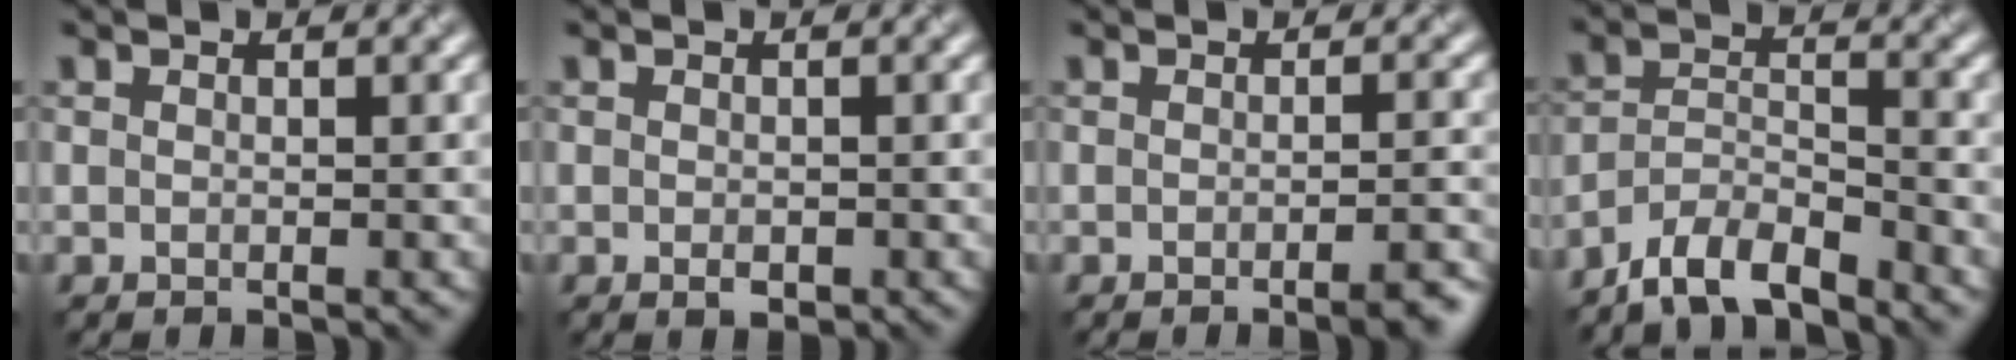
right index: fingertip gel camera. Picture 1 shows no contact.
{"total": 0.9, "force": [-0.2, 0.6, 0.7], "torque": [-0.010, -0.002, -0.003]}
{"total": 2.7, "force": [-1.8, 0.6, 1.9], "torque": [-0.020, 0.002, -0.029]}
{"total": 4.5, "force": [-3.9, 1.2, 1.9], "torque": [-0.035, 0.000, -0.080]}